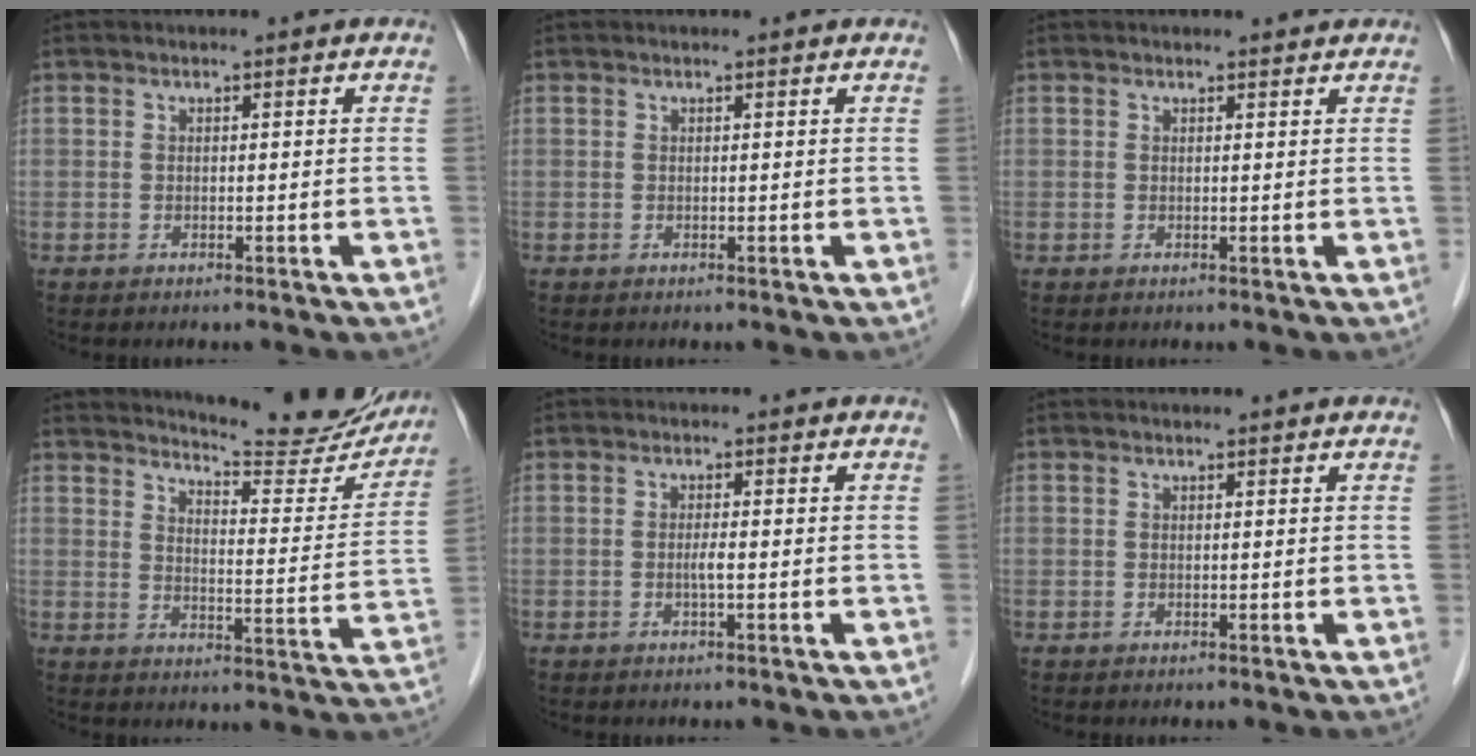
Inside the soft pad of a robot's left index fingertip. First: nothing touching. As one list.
[{"total": 0.6, "force": [0.6, 0.0, 0.2], "torque": [-0.006, 0.003, 0.007]}, {"total": 1.3, "force": [1.3, 0.1, 0.1], "torque": [-0.011, -0.002, 0.016]}, {"total": 17.5, "force": [16.6, 2.1, 5.1], "torque": [-0.064, -0.065, 0.198]}, {"total": 1.3, "force": [-0.3, 0.0, 1.2], "torque": [-0.026, -0.001, -0.006]}, {"total": 1.2, "force": [1.1, 0.0, 0.3], "torque": [-0.012, 0.008, 0.013]}]